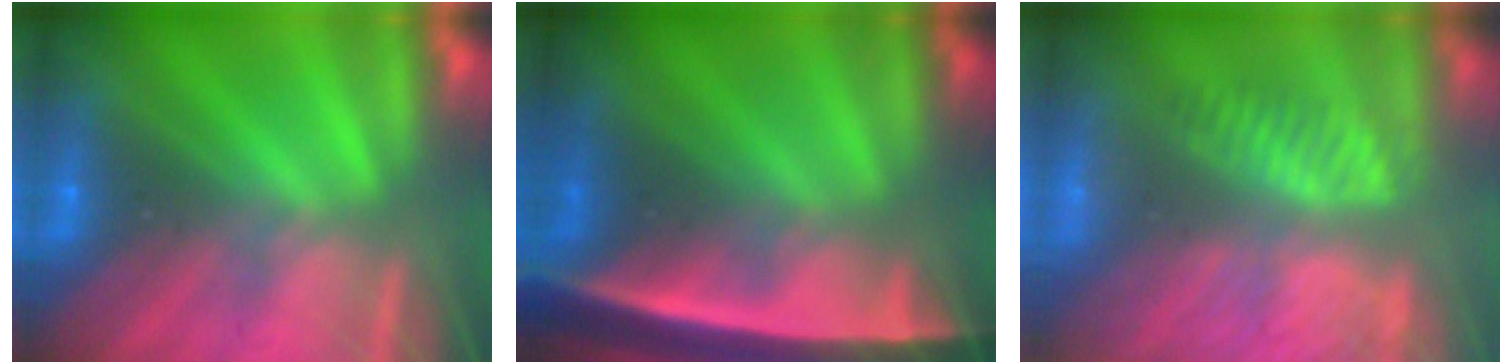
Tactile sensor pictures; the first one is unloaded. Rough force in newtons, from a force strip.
{"total": 11.3}
{"total": 3.6}